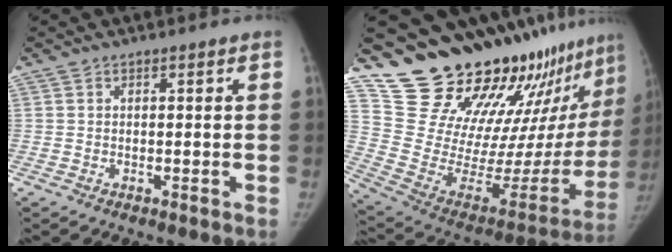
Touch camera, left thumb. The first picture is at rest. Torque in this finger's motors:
{"motor_torque": [0.81, 0.73, 0.51, -2.26, -0.01]}